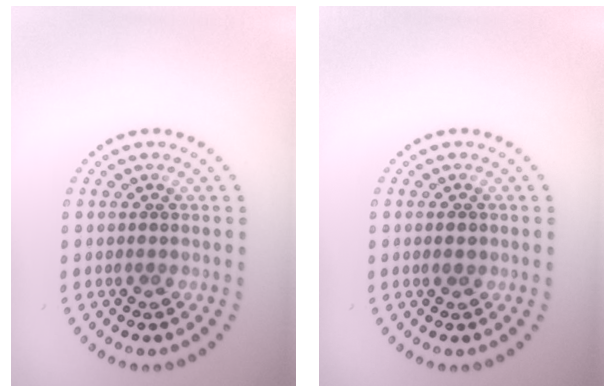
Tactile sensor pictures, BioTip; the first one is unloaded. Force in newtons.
{"total": 1.2, "press": 1.2, "slide": 0.0}